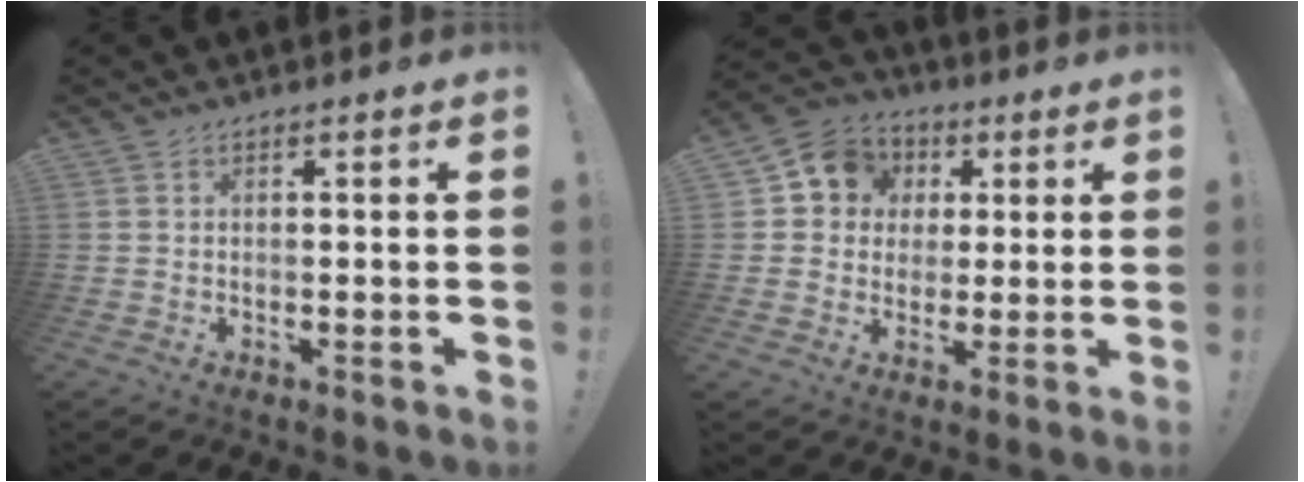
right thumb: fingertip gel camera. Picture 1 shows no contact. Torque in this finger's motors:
{"motor_torque": [-0.32, 0.59, -0.04, -0.08, 0.15]}